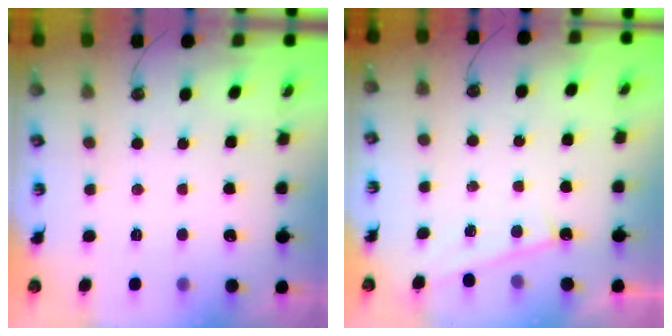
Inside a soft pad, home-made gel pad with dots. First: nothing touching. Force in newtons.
{"total": 0.6, "press": 0.5, "slide": 0.1}